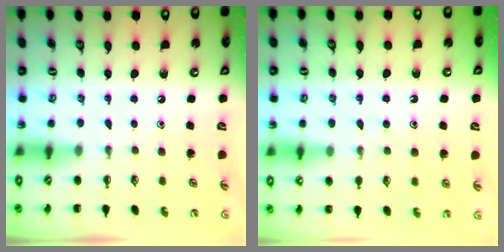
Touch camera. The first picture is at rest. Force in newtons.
{"total": 8.6, "press": 8.5, "slide": 1.1}